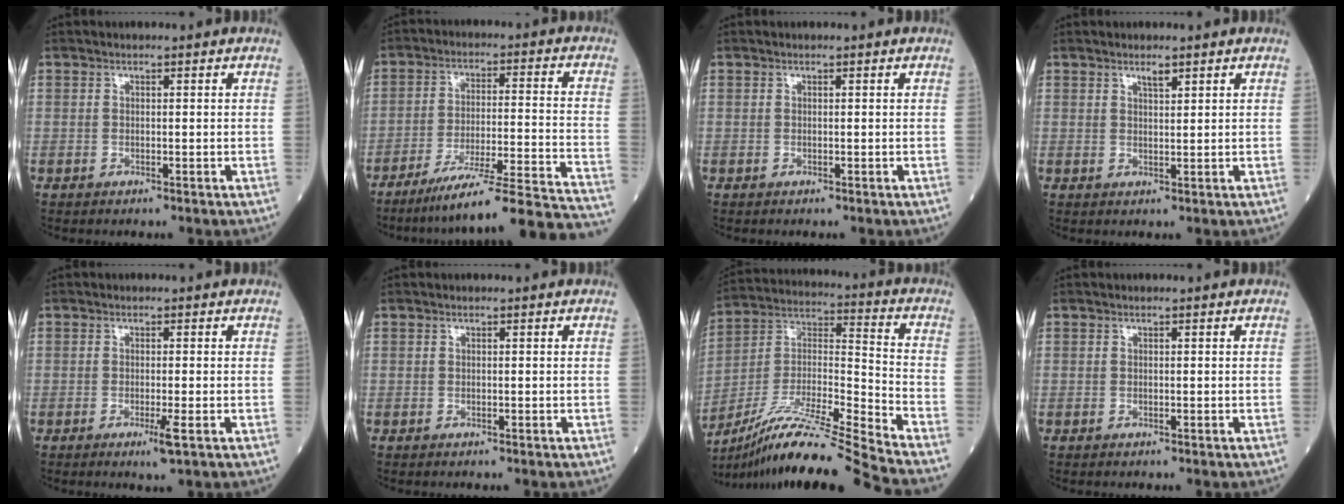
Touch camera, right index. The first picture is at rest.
{"total": 24.0, "force": [-21.8, -1.9, 9.9], "torque": [-0.082, -0.019, -0.307]}
{"total": 0.0}
{"total": 1.6, "force": [1.2, 0.3, 1.0], "torque": [-0.020, -0.001, 0.023]}
{"total": 2.4, "force": [-1.1, -0.2, 2.1], "torque": [-0.037, -0.008, -0.018]}
{"total": 0.0}
{"total": 20.0, "force": [-17.2, -2.1, 10.1], "torque": [-0.211, -0.011, -0.315]}
{"total": 0.0}